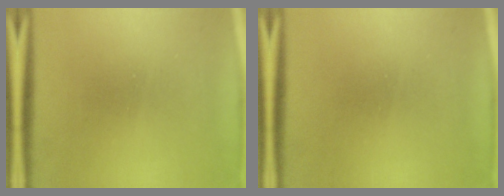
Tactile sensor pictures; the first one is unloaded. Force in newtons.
{"total": 1.6}